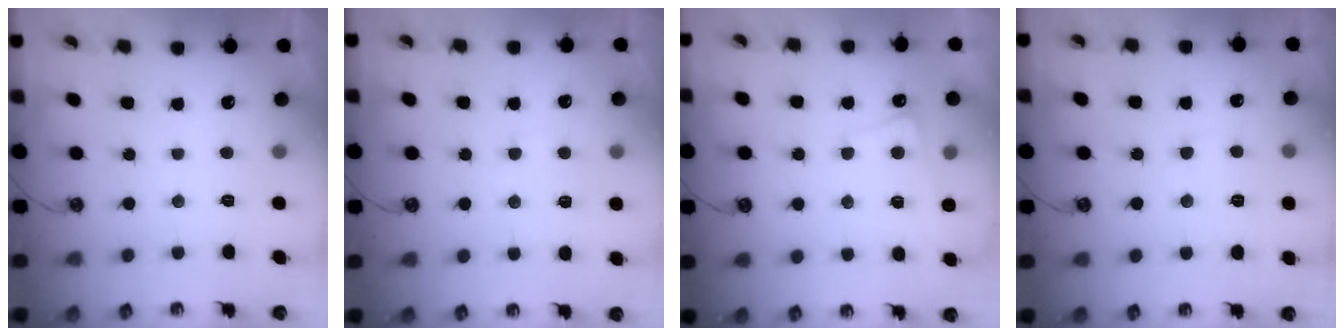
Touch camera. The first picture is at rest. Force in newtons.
{"total": 0.8, "press": 0.1, "slide": 0.8}
{"total": 1.6, "press": 1.5, "slide": 0.4}
{"total": 2.6, "press": 2.6, "slide": 0.6}